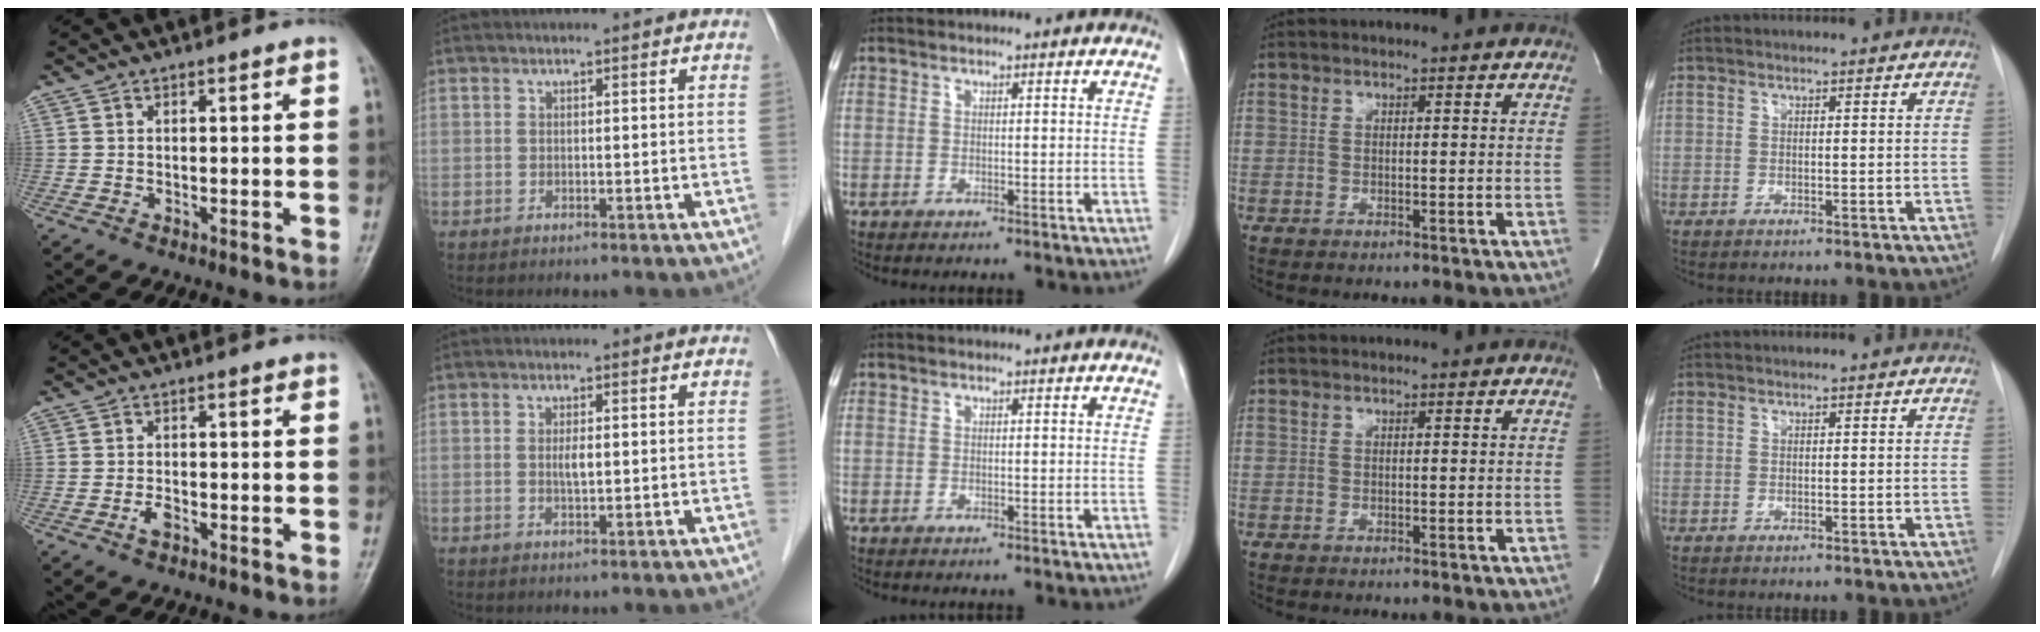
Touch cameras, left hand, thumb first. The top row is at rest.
{"thumb": {"total": 2.0, "force": [-1.0, 1.0, 1.4], "torque": [-0.027, 0.004, -0.020]}, "index": {"total": 1.7, "force": [-0.1, 0.4, 1.7], "torque": [-0.032, -0.003, 0.000]}}